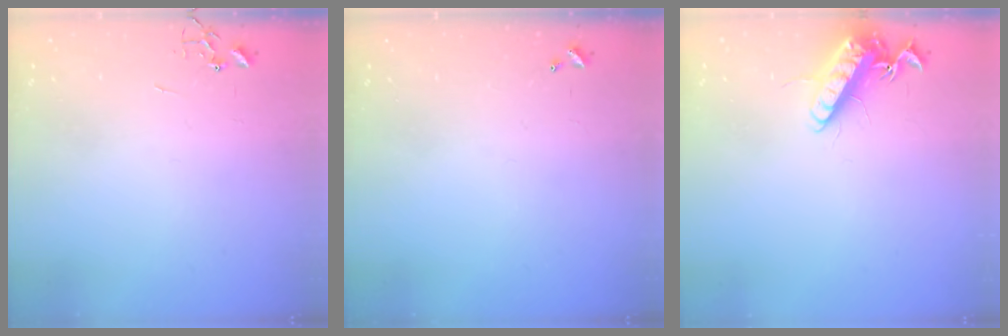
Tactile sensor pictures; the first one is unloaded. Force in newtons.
{"total": 0.0}
{"total": 14.3, "press": 14.1, "slide": 2.1}